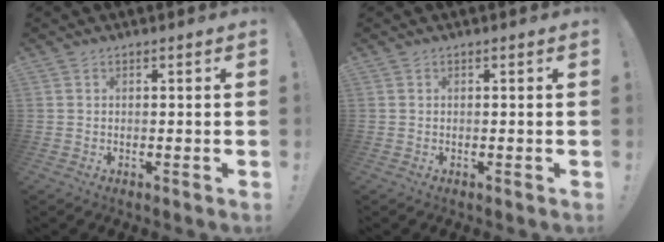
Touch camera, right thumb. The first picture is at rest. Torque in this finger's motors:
{"motor_torque": [0.15, -0.10, 0.26, 0.01, -0.10]}